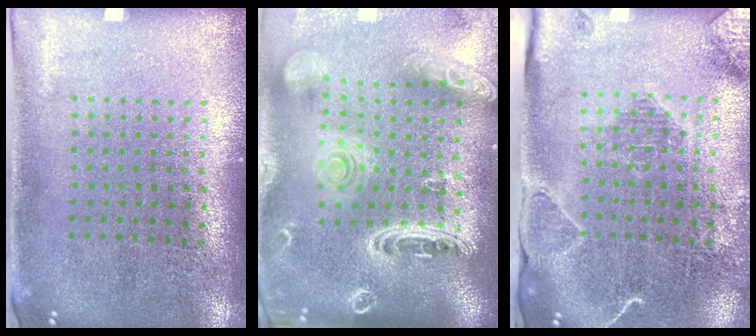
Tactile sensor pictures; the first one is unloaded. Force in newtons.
{"total": 3.0, "press": 2.5, "slide": 1.6}
{"total": 2.0, "press": 2.0, "slide": 0.1}